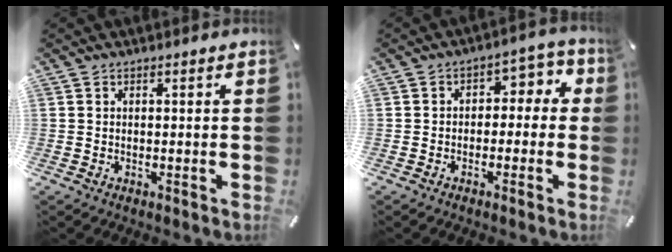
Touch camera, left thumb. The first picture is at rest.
{"total": 5.0, "force": [-0.9, 4.0, 2.8], "torque": [-0.029, 0.011, -0.026]}